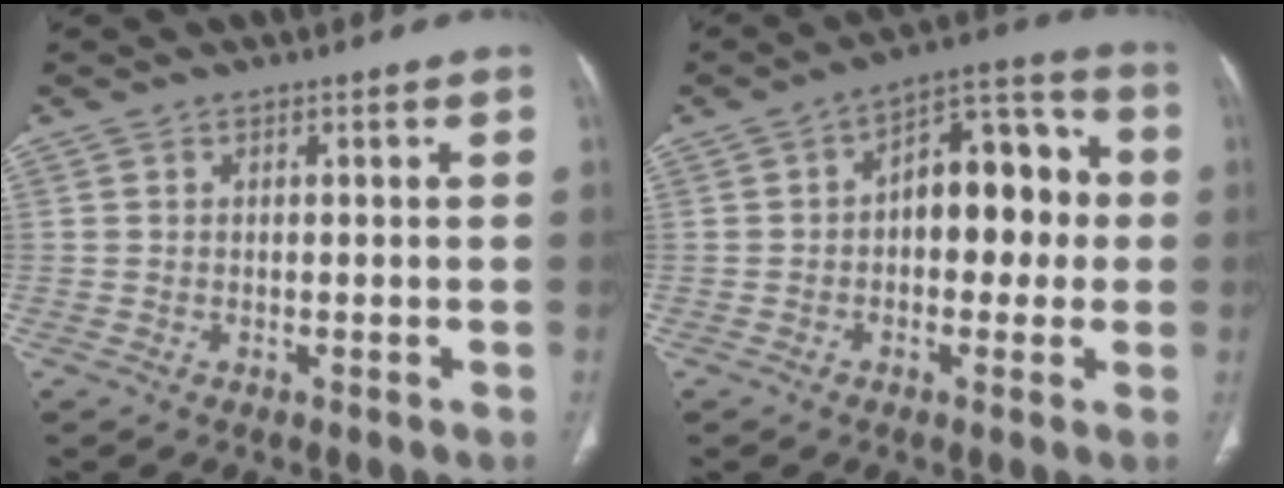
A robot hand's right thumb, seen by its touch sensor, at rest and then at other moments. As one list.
[{"total": 13.3, "force": [0.5, 7.9, 10.7], "torque": [-0.104, 0.041, -0.004]}]